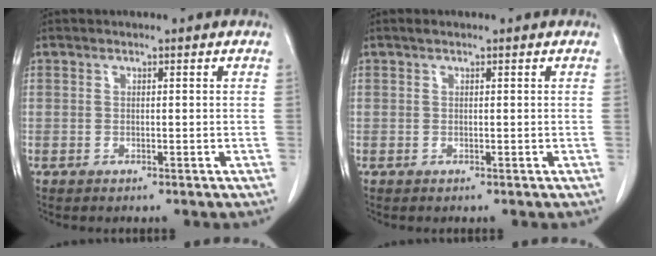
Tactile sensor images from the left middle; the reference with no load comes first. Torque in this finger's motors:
{"motor_torque": [0.26, -0.20, -0.06, -0.01]}